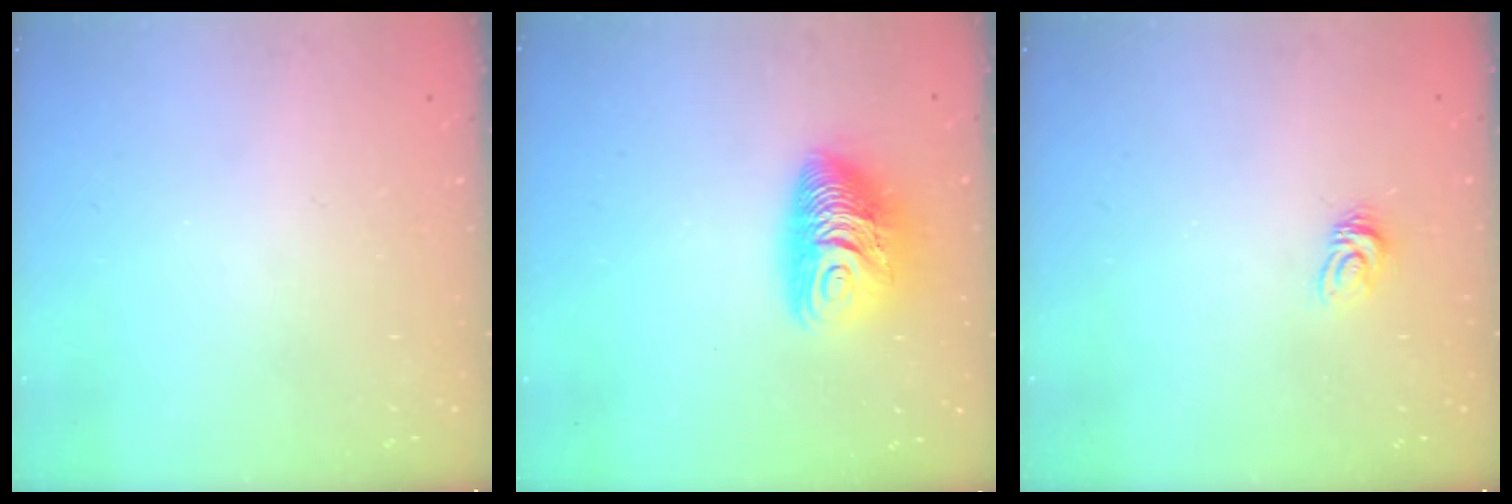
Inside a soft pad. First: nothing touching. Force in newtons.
{"total": 12.0, "press": 11.9, "slide": 1.1}
{"total": 3.8, "press": 3.8, "slide": 0.2}